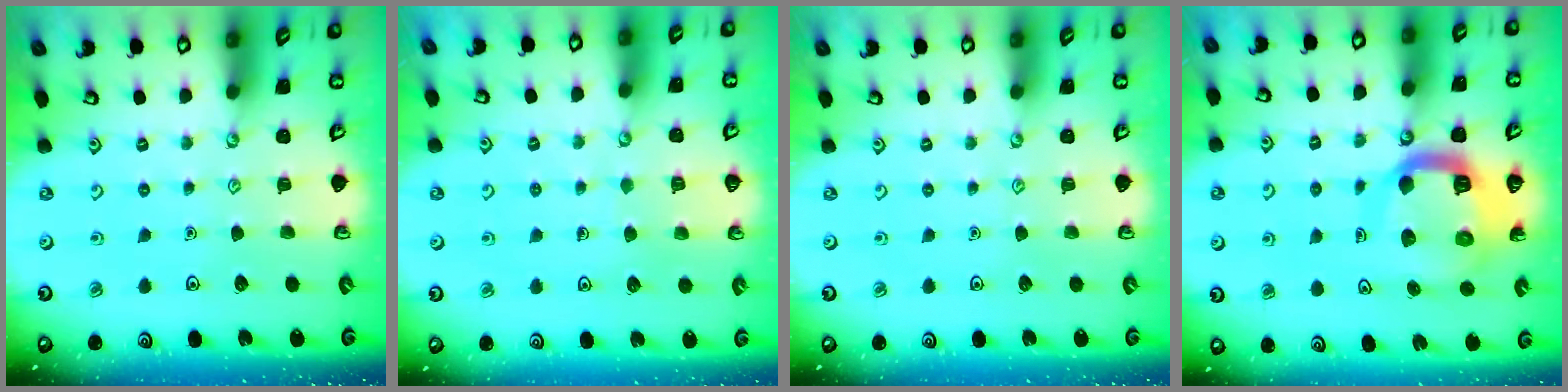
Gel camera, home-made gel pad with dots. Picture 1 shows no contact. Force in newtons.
{"total": 3.0, "press": 3.0, "slide": 0.2}
{"total": 0.0}
{"total": 14.4, "press": 14.3, "slide": 1.7}